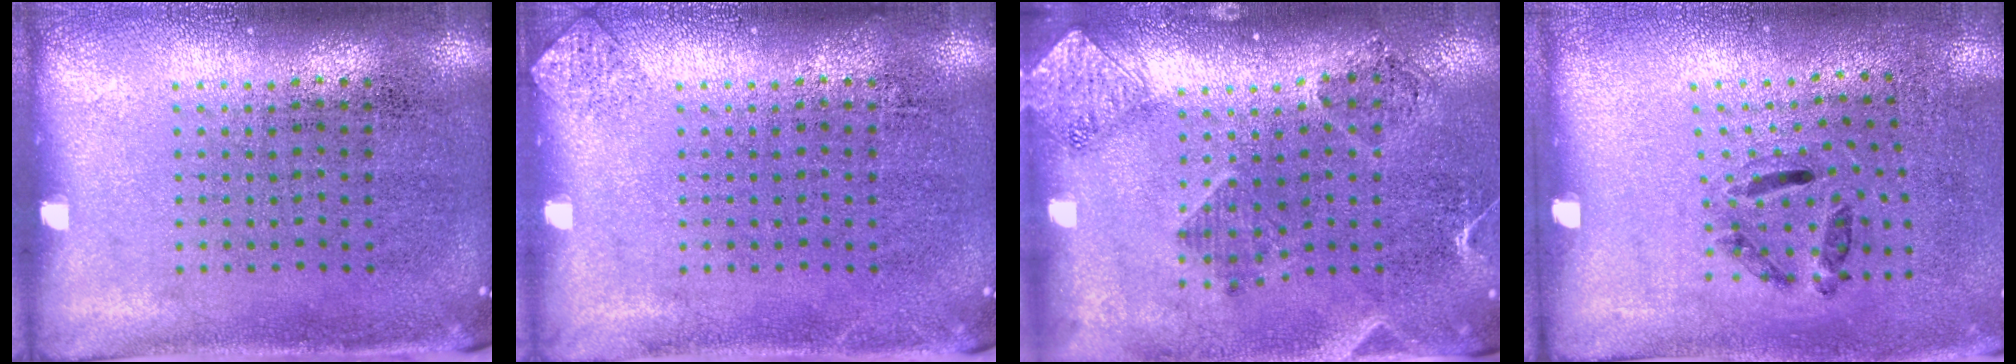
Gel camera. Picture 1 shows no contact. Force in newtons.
{"total": 0.6, "press": 0.6, "slide": 0.2}
{"total": 1.7, "press": 1.6, "slide": 0.7}
{"total": 1.4, "press": 0.8, "slide": 1.2}